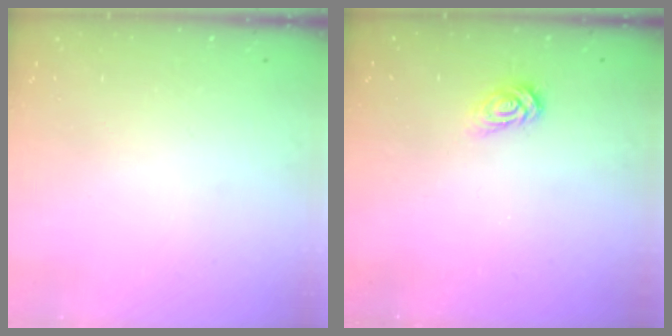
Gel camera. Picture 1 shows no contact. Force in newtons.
{"total": 3.0, "press": 2.9, "slide": 0.3}